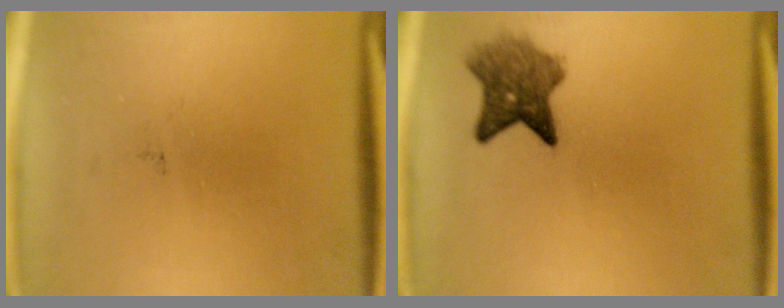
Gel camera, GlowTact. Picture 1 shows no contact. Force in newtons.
{"total": 5.8}